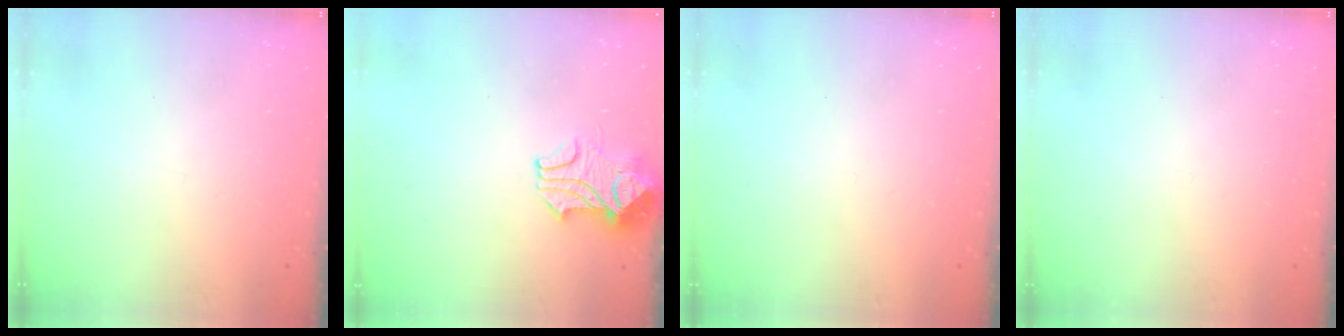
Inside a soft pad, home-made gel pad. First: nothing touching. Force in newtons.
{"total": 2.5, "press": 2.3, "slide": 1.0}
{"total": 0.0}
{"total": 0.0}